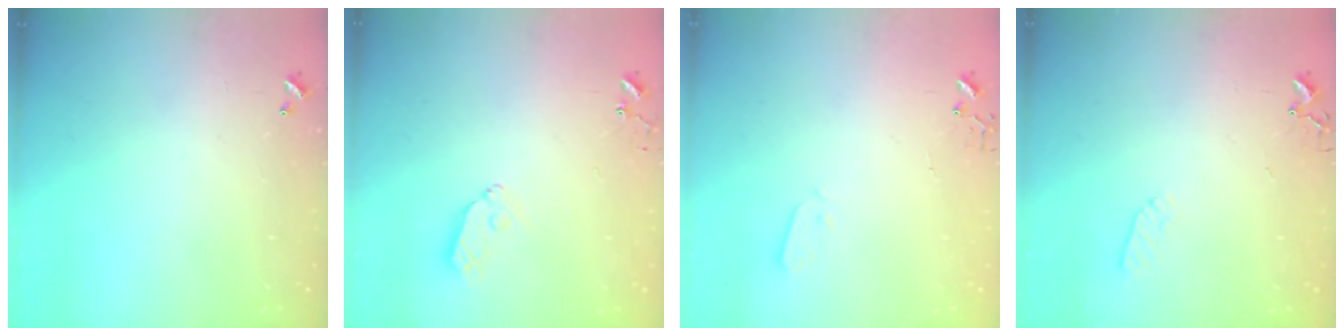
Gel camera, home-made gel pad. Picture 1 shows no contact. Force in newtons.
{"total": 7.3, "press": 7.3, "slide": 0.4}
{"total": 2.1, "press": 2.0, "slide": 0.4}
{"total": 6.6, "press": 6.5, "slide": 0.7}